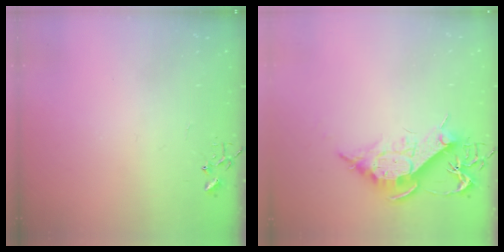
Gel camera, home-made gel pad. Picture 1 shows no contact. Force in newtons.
{"total": 12.1, "press": 12.1, "slide": 1.1}